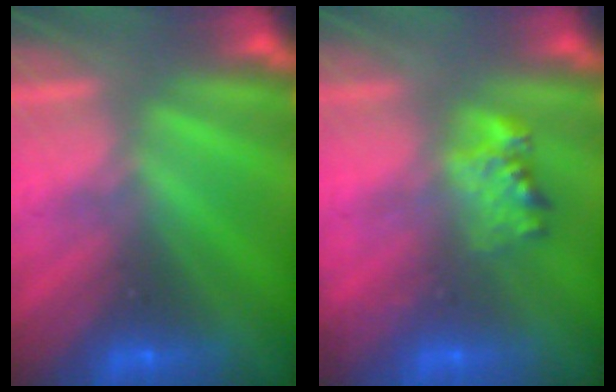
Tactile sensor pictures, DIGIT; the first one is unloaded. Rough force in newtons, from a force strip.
{"total": 2.3}